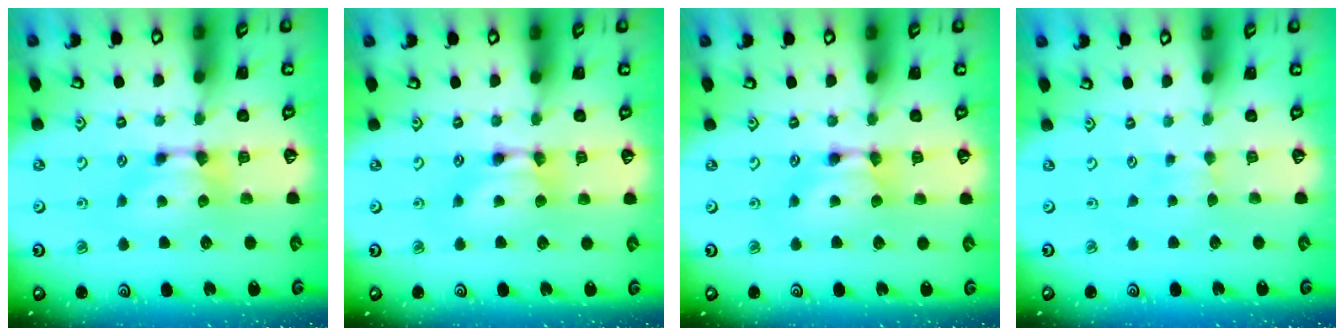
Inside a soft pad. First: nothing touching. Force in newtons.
{"total": 1.6, "press": 1.6, "slide": 0.2}
{"total": 1.6, "press": 1.6, "slide": 0.1}
{"total": 3.1, "press": 3.1, "slide": 0.4}